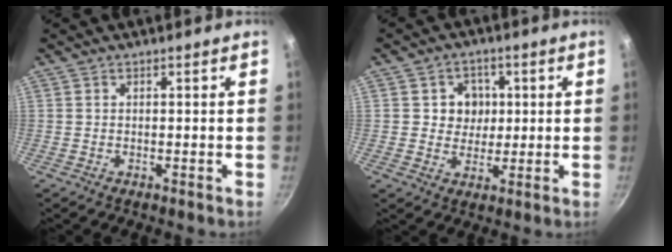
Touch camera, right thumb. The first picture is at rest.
{"total": 6.1, "force": [1.0, 5.6, 2.1], "torque": [0.005, -0.004, 0.012]}